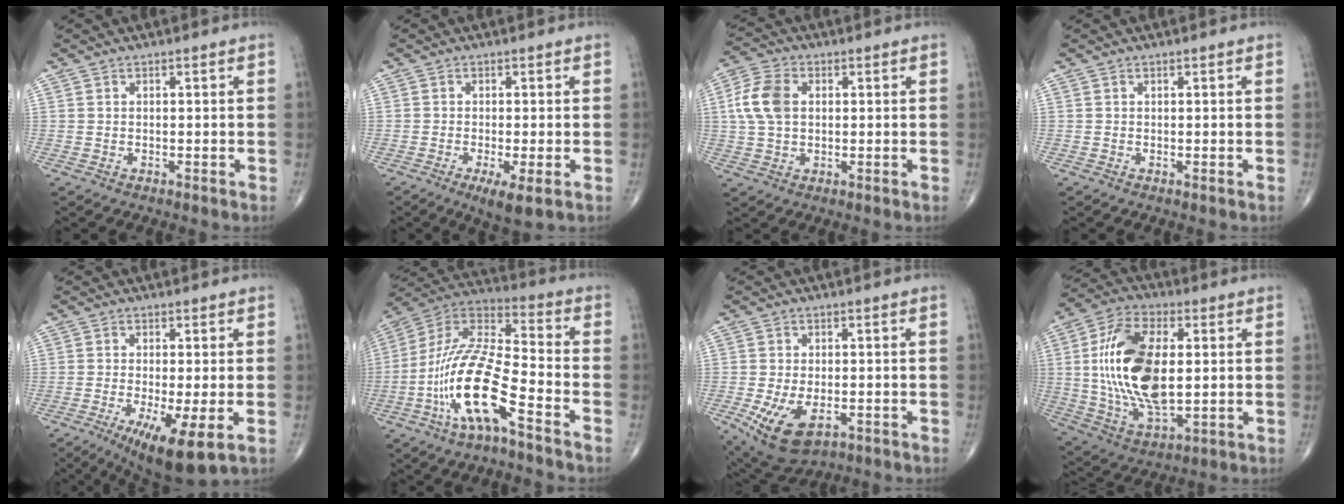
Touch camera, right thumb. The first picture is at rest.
{"total": 5.0, "force": [-2.0, 1.0, 4.5], "torque": [-0.082, -0.015, -0.035]}
{"total": 8.1, "force": [1.2, 5.4, 5.9], "torque": [-0.127, 0.012, 0.021]}
{"total": 0.0}
{"total": 10.5, "force": [-3.8, 2.3, 9.5], "torque": [-0.164, -0.022, -0.056]}
{"total": 17.3, "force": [-7.7, 4.7, 14.8], "torque": [-0.306, 0.052, -0.148]}
{"total": 10.1, "force": [-3.7, 5.5, 7.6], "torque": [-0.138, -0.004, -0.050]}
{"total": 20.0, "force": [1.7, 10.0, 17.2], "torque": [-0.333, -0.007, 0.034]}